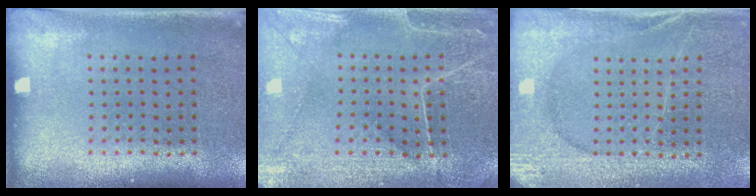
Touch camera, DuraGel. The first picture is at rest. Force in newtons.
{"total": 0.8, "press": 0.7, "slide": 0.4}
{"total": 3.0, "press": 2.9, "slide": 0.4}